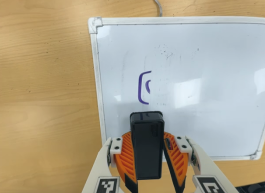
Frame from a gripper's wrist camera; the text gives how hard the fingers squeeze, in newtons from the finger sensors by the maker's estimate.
{"total": 8.5, "left": 8.8, "right": 8.2}